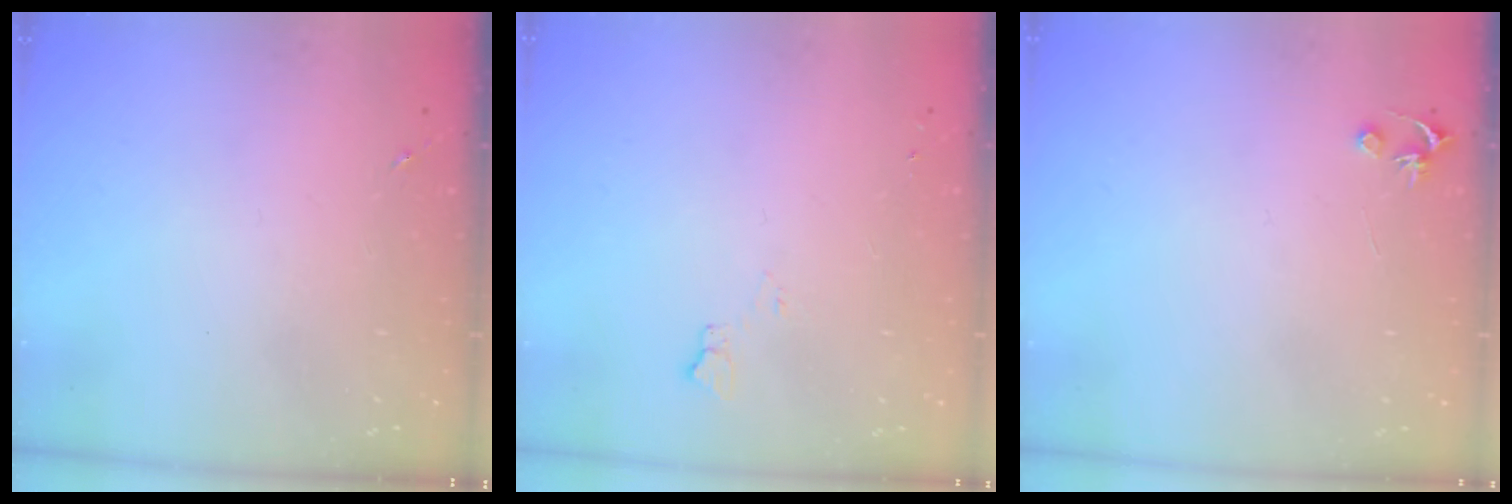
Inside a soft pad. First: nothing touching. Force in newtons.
{"total": 4.6, "press": 4.5, "slide": 0.6}
{"total": 3.2, "press": 3.2, "slide": 0.3}